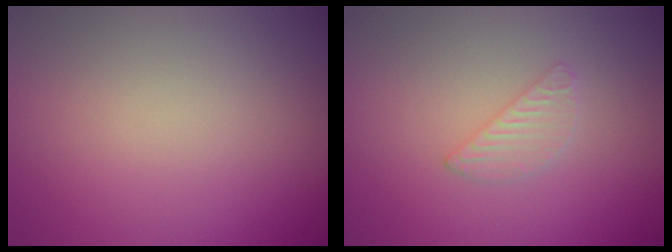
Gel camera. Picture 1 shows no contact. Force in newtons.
{"total": 1.5, "press": 1.5, "slide": 0.2}